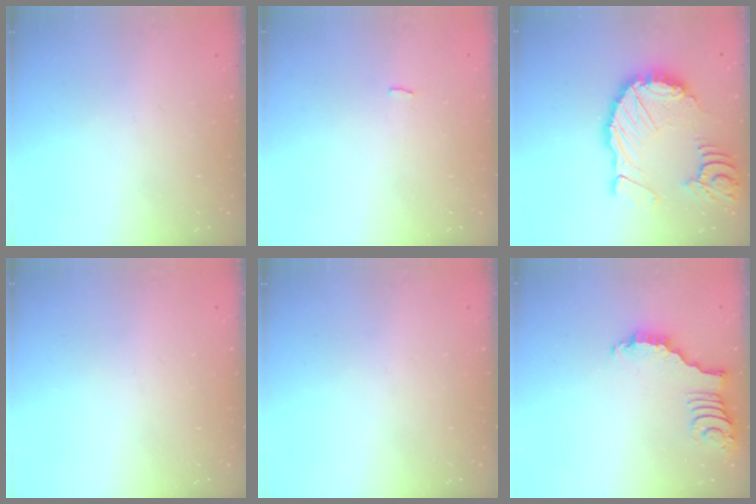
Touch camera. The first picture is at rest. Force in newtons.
{"total": 1.5, "press": 1.4, "slide": 0.3}
{"total": 18.6, "press": 18.4, "slide": 2.6}
{"total": 0.0}
{"total": 0.0}
{"total": 2.9, "press": 2.9, "slide": 0.4}